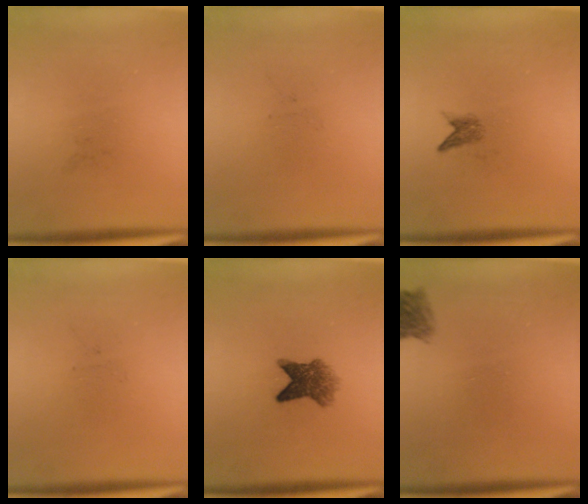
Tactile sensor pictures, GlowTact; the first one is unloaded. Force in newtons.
{"total": 0.0}
{"total": 1.3}
{"total": 0.0}
{"total": 5.0}
{"total": 2.6}